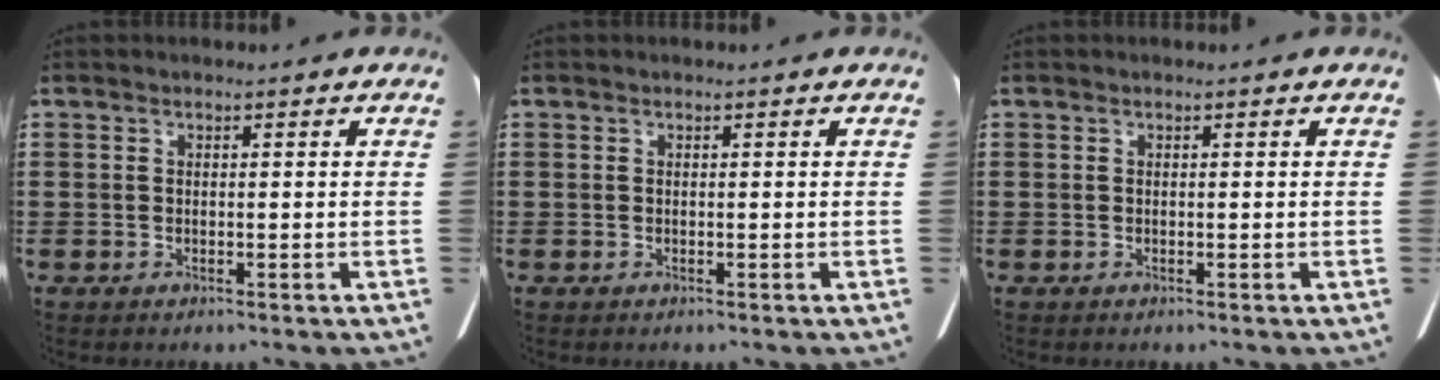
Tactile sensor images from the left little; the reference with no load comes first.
{"total": 0.0}
{"total": 0.0}